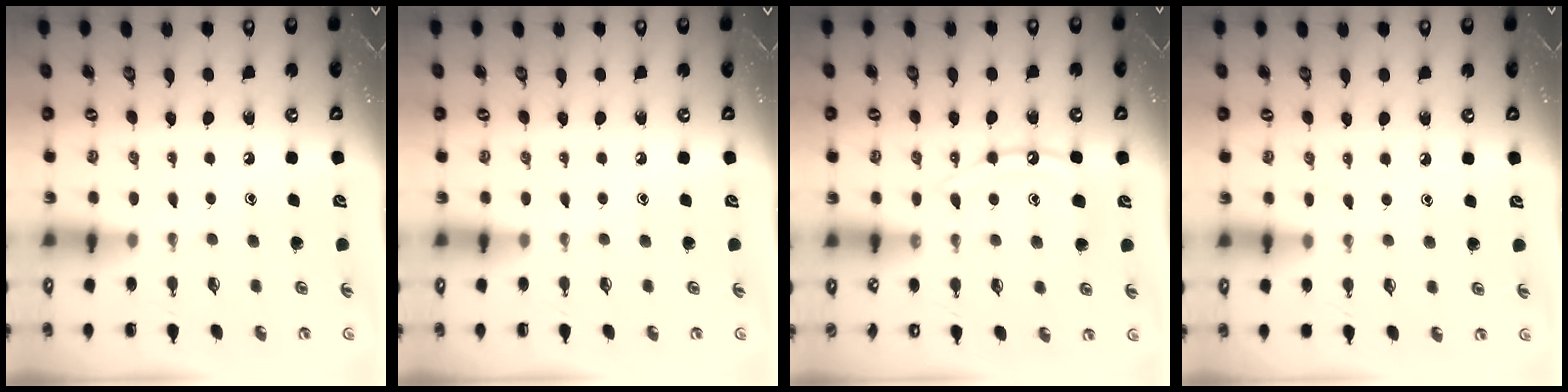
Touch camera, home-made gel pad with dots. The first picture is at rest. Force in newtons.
{"total": 0.0}
{"total": 11.4, "press": 11.3, "slide": 1.1}
{"total": 5.9, "press": 5.9, "slide": 0.7}